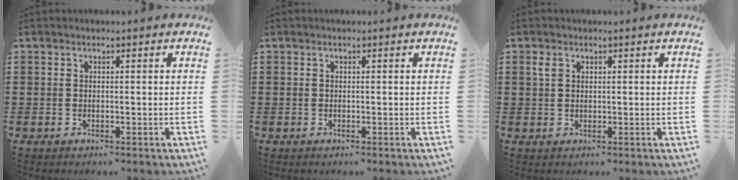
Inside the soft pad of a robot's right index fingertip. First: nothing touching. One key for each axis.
{"total": 0.0}
{"total": 1.6, "fx": 0.8, "fy": 1.1, "fz": 0.9, "tx": -0.022, "ty": 0.004, "tz": 0.014}